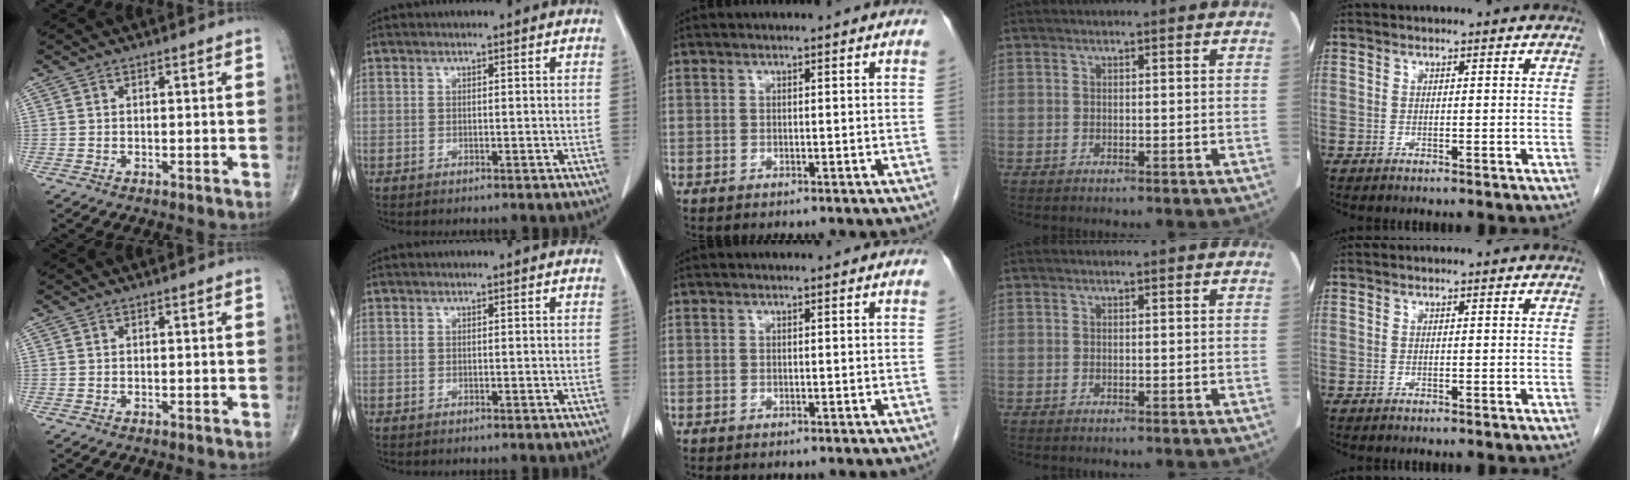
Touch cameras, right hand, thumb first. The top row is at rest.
{}